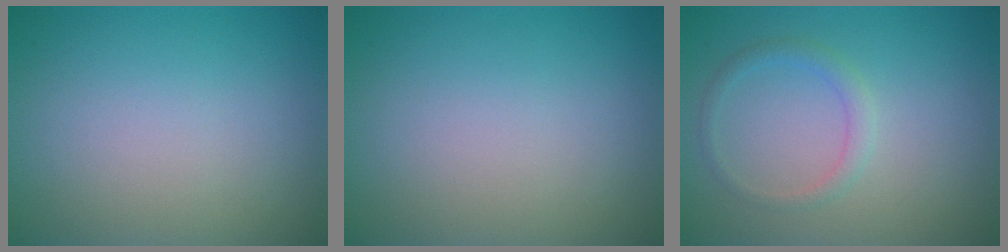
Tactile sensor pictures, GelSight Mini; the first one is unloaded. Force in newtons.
{"total": 0.0}
{"total": 1.4, "press": 1.4, "slide": 0.1}